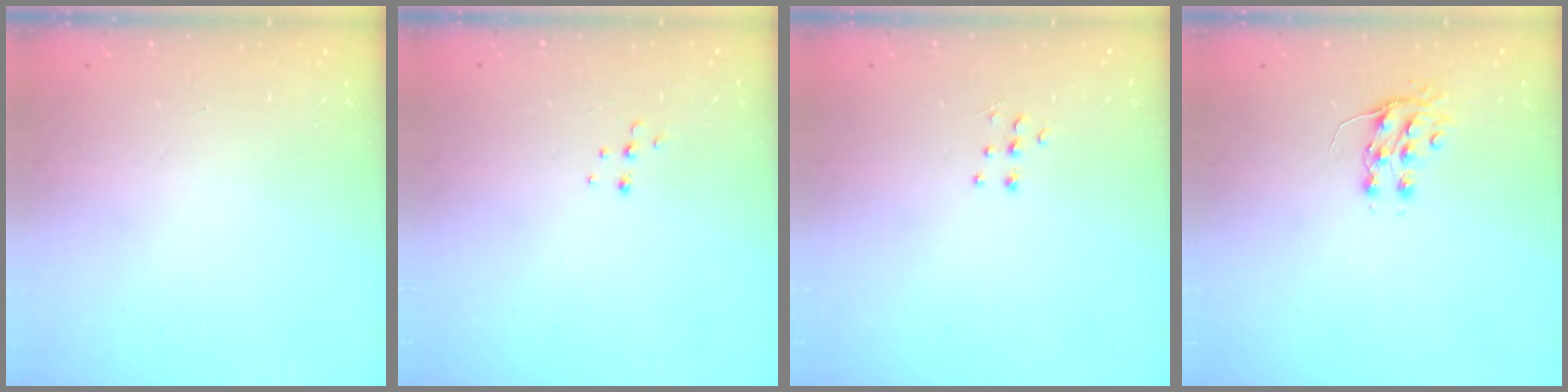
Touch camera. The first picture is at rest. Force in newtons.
{"total": 5.1, "press": 5.0, "slide": 0.4}
{"total": 4.6, "press": 4.5, "slide": 0.7}
{"total": 7.6, "press": 7.5, "slide": 0.9}